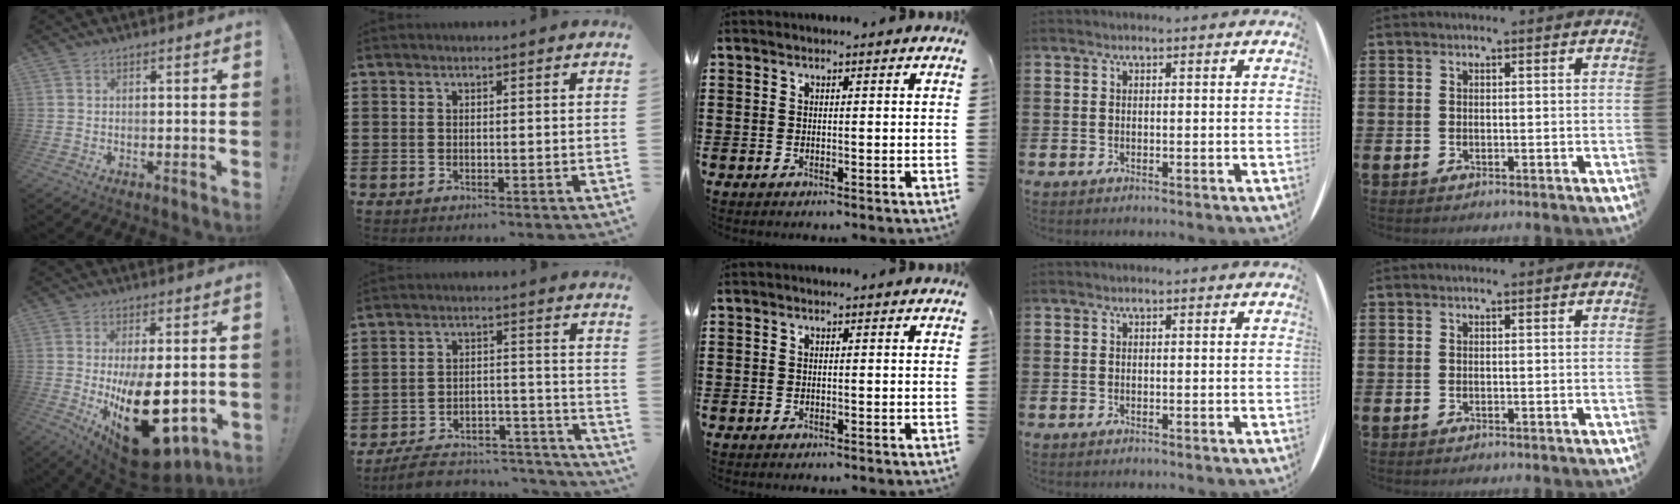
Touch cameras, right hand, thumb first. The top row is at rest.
{"thumb": {"total": 22.2, "force": [-2.7, 10.6, 19.4], "torque": [-0.302, -0.009, -0.022]}, "index": {"total": 7.2, "force": [-6.6, 1.8, 2.5], "torque": [-0.037, 0.018, -0.125]}}